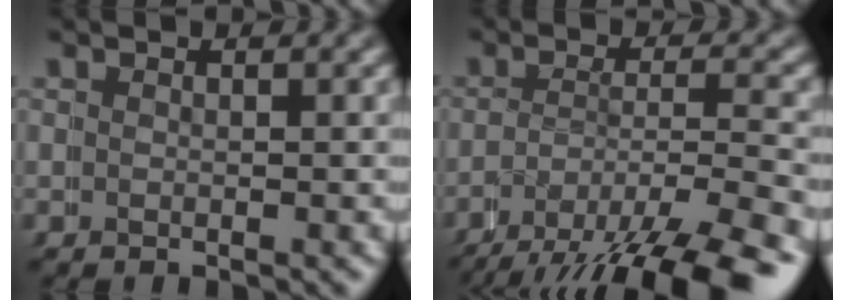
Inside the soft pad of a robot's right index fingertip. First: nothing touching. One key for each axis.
{"total": 6.2, "fx": -3.5, "fy": 2.0, "fz": 4.7, "tx": -0.079, "ty": -0.033, "tz": -0.047}